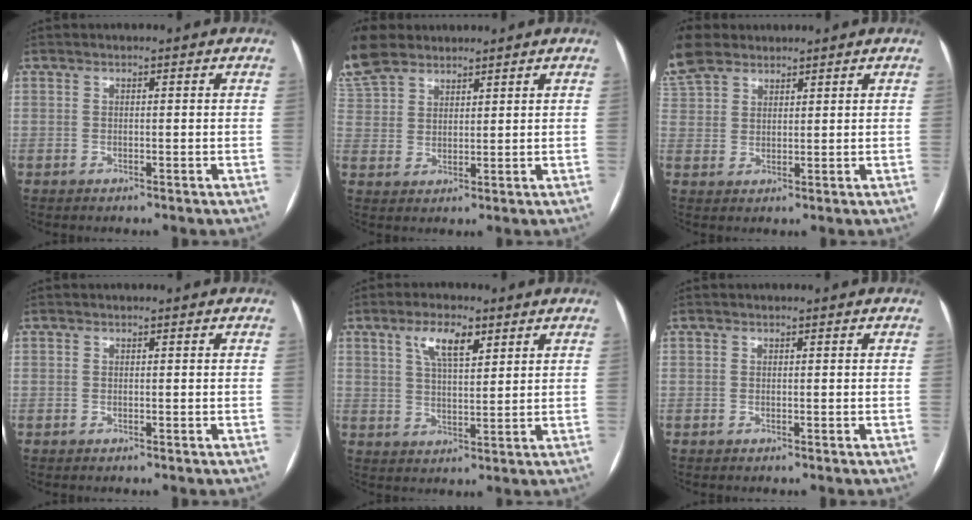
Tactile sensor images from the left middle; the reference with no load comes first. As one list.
[{"total": 8.6, "force": [7.5, 3.1, 2.7], "torque": [-0.099, 0.016, 0.160]}, {"total": 5.6, "force": [5.0, 1.7, 1.8], "torque": [-0.067, 0.012, 0.116]}, {"total": 0.0}, {"total": 6.2, "force": [3.4, 2.0, 4.8], "torque": [-0.093, 0.008, 0.060]}, {"total": 0.0}]